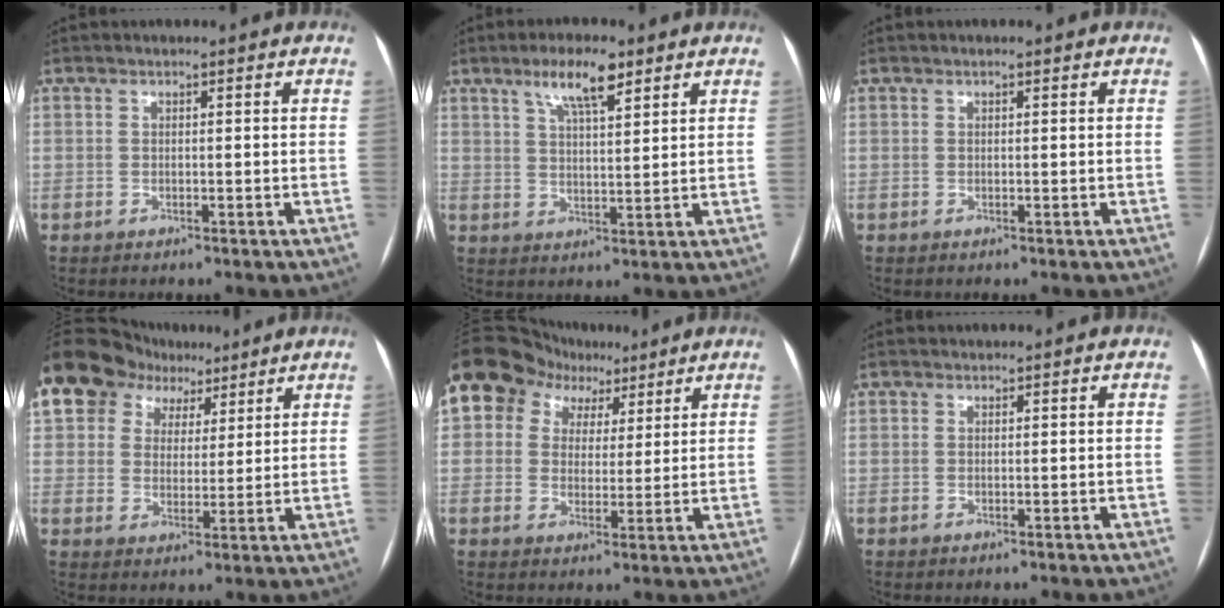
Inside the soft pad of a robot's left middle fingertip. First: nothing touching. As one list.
[{"total": 7.0, "force": [4.4, 1.5, 5.2], "torque": [-0.099, 0.008, 0.078]}, {"total": 0.5, "force": [0.3, 0.1, 0.4], "torque": [-0.011, 0.002, 0.004]}, {"total": 16.7, "force": [10.3, 11.7, 5.8], "torque": [-0.156, 0.065, 0.184]}, {"total": 12.6, "force": [7.1, 9.6, 4.2], "torque": [-0.088, 0.056, 0.121]}, {"total": 1.7, "force": [-0.2, -1.2, -1.3], "torque": [0.022, -0.003, -0.001]}]